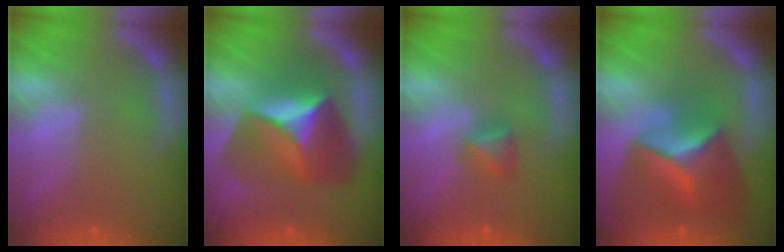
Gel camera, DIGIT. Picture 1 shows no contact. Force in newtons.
{"total": 9.0}
{"total": 1.9}
{"total": 9.4}